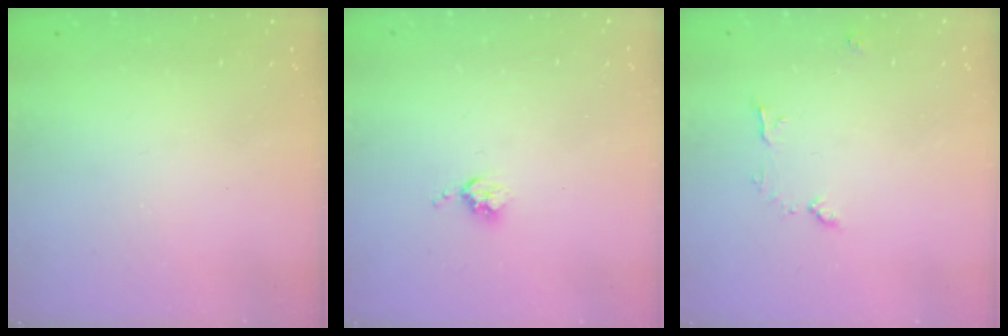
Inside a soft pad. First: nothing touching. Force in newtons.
{"total": 3.6, "press": 3.6, "slide": 0.4}
{"total": 6.8, "press": 6.8, "slide": 0.4}